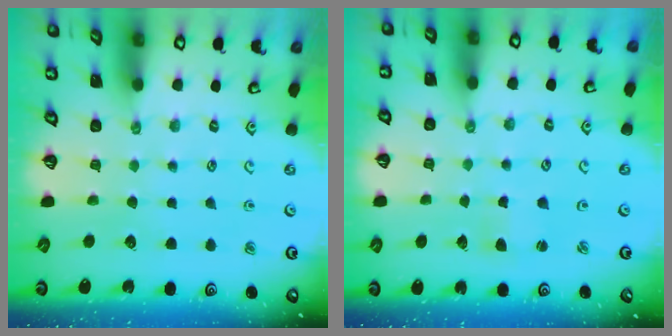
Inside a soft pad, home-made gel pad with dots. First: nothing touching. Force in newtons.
{"total": 2.9, "press": 2.8, "slide": 0.4}